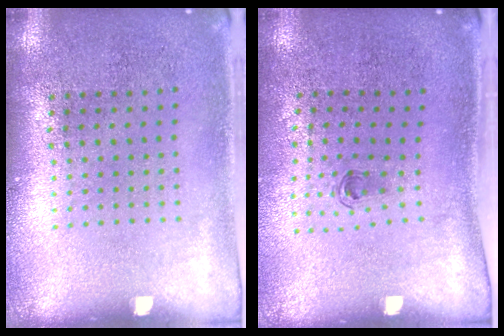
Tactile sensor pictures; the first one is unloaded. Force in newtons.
{"total": 0.6, "press": 0.4, "slide": 0.5}